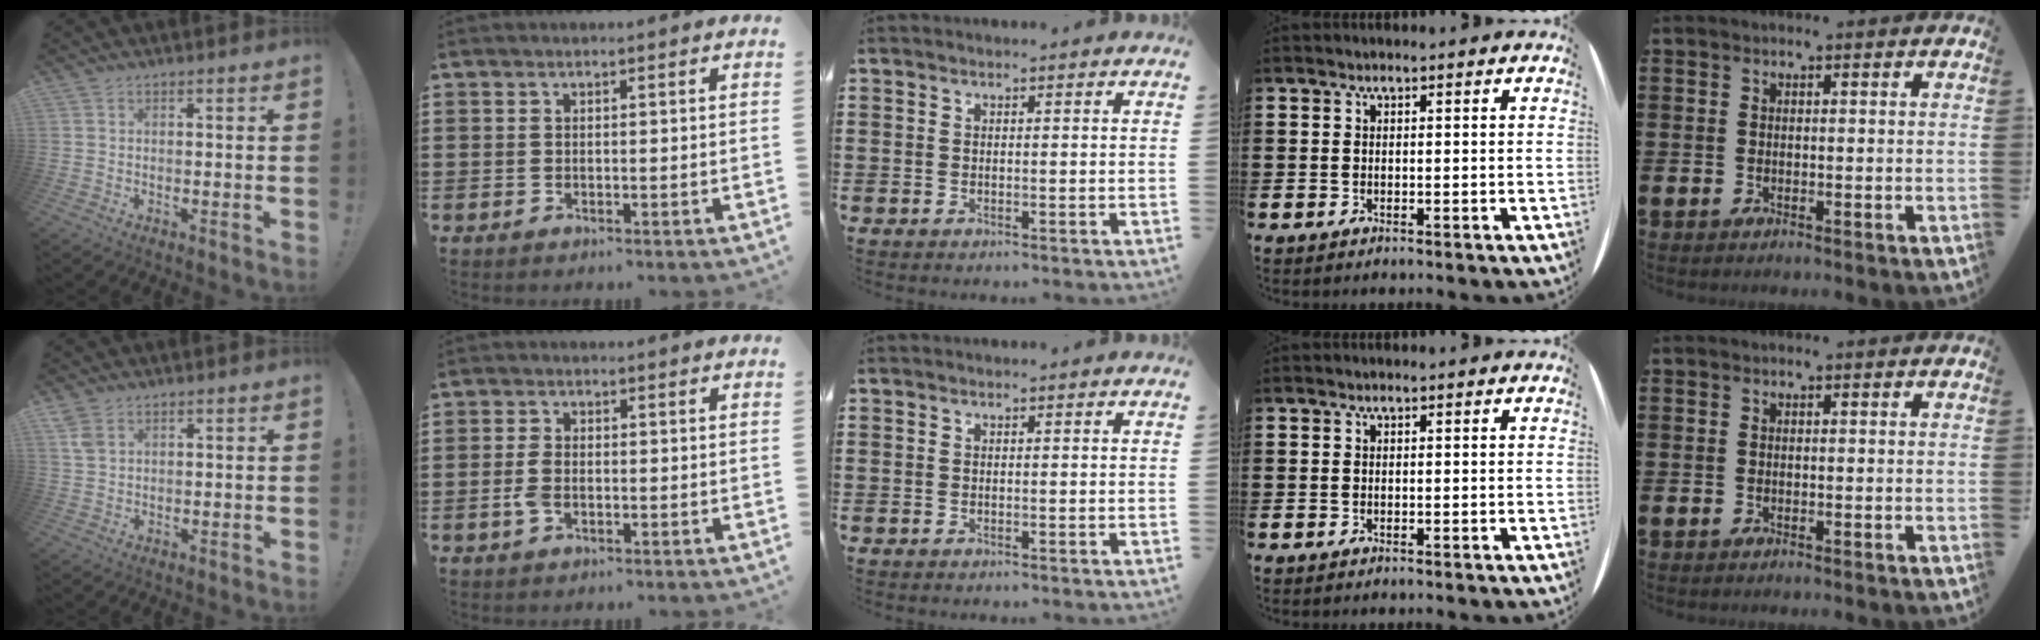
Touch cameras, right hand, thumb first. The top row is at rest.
{"thumb": {"total": 3.7, "force": [2.2, 2.3, 2.0], "torque": [-0.033, -0.007, 0.041]}, "index": {"total": 3.0, "force": [-0.8, 1.5, 2.4], "torque": [-0.067, -0.005, -0.021]}}